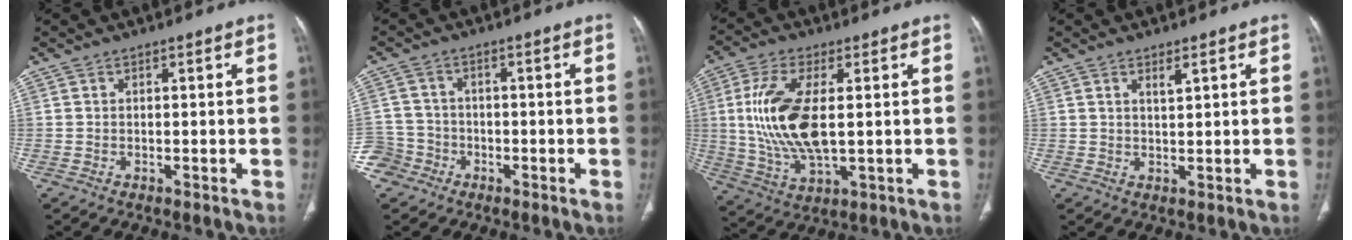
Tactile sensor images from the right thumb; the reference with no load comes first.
{"total": 6.5, "force": [-3.6, 5.4, 0.4], "torque": [0.002, 0.032, -0.069]}
{"total": 14.9, "force": [1.3, 6.5, 13.4], "torque": [-0.284, -0.012, 0.033]}
{"total": 2.1, "force": [1.2, 0.6, 1.6], "torque": [-0.027, -0.009, 0.023]}